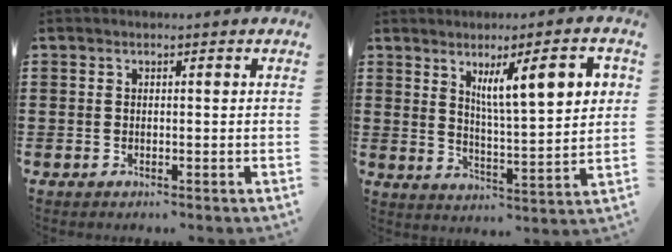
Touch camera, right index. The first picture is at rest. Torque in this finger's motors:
{"motor_torque": [0.55, 0.11, 0.41, 0.21]}